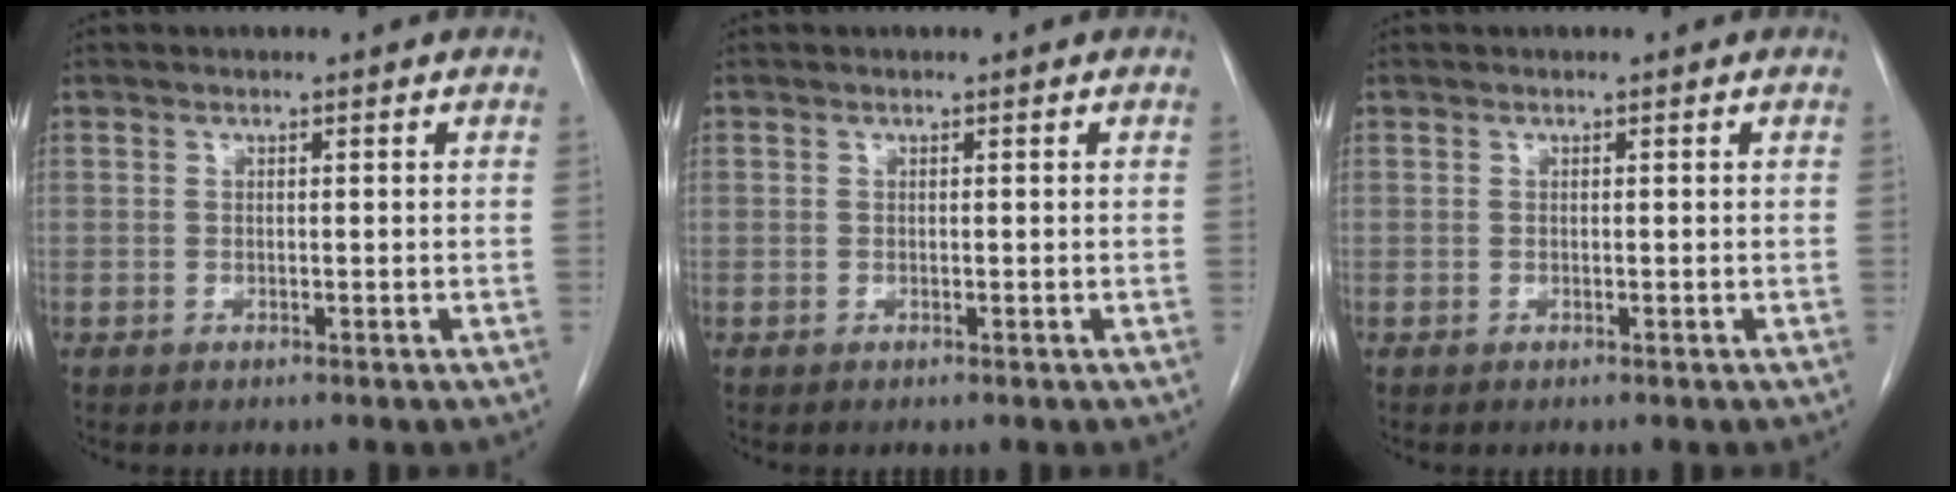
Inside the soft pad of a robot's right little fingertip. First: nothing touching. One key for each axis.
{"total": 0.0}
{"total": 0.0}